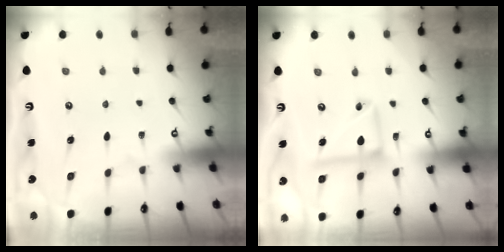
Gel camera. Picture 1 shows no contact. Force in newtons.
{"total": 10.6, "press": 10.5, "slide": 1.0}